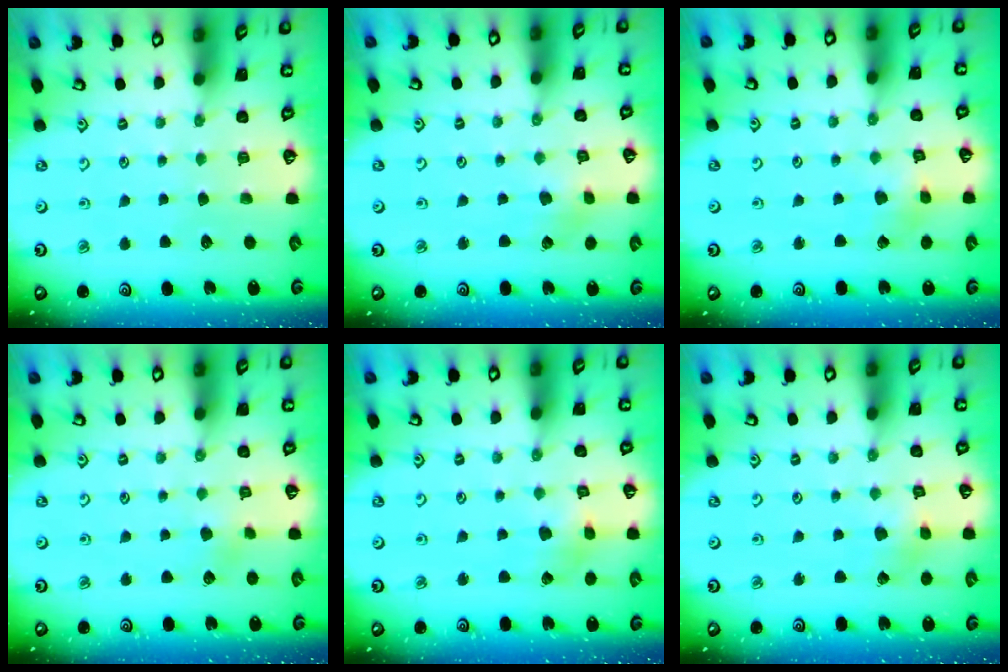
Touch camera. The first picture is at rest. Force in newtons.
{"total": 2.3, "press": 2.3, "slide": 0.4}
{"total": 2.8, "press": 2.7, "slide": 0.4}
{"total": 3.0, "press": 3.0, "slide": 0.1}
{"total": 3.0, "press": 2.9, "slide": 0.5}
{"total": 2.6, "press": 2.6, "slide": 0.2}